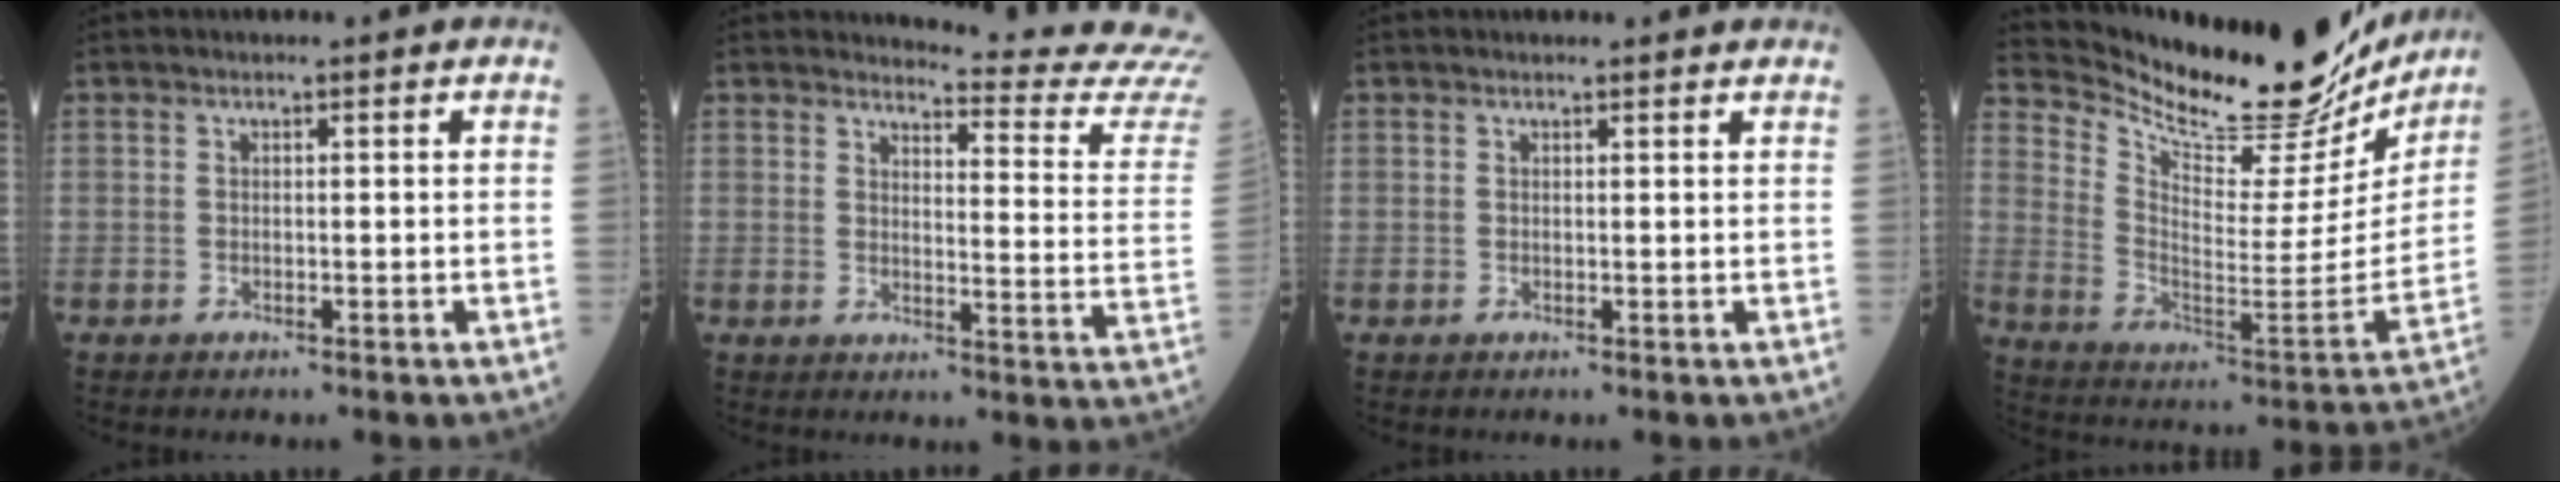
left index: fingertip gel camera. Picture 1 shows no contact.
{"total": 14.7, "force": [14.5, -2.2, 1.2], "torque": [-0.009, -0.164, 0.140]}
{"total": 1.8, "force": [1.8, 0.3, 0.3], "torque": [-0.009, 0.005, 0.011]}
{"total": 25.4, "force": [23.1, 5.1, 9.4], "torque": [-0.161, -0.080, 0.325]}